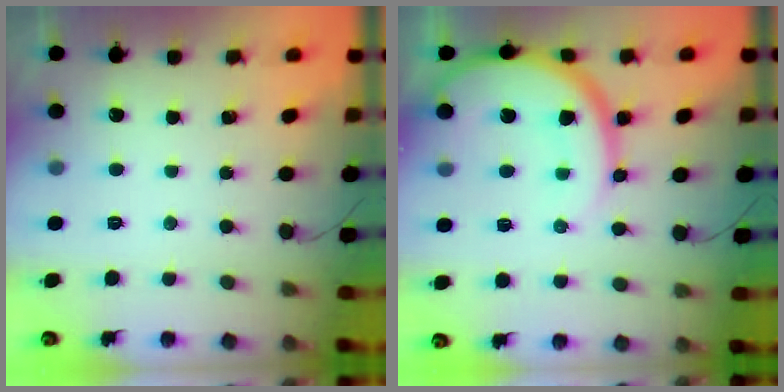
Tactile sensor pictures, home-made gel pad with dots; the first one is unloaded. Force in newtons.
{"total": 16.3, "press": 16.2, "slide": 1.3}